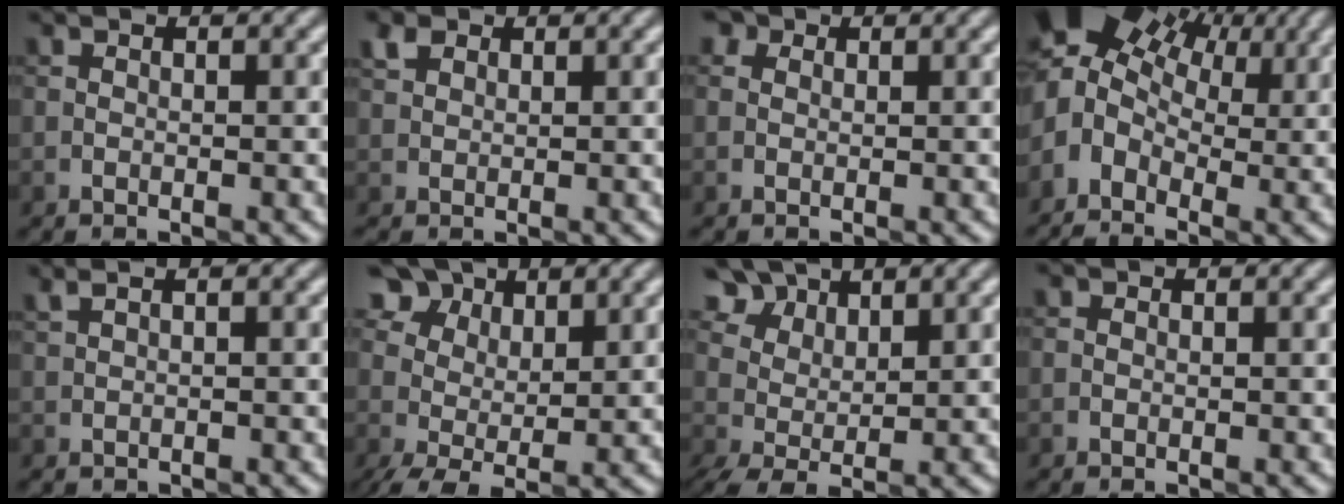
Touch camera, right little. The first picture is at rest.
{"total": 1.2, "force": [0.8, 0.8, 0.1], "torque": [0.003, 0.008, 0.016]}
{"total": 1.8, "force": [0.8, 1.5, 0.7], "torque": [-0.003, 0.005, -0.009]}
{"total": 8.4, "force": [2.2, 5.9, 5.5], "torque": [-0.114, 0.013, 0.033]}
{"total": 0.6, "force": [0.5, 0.1, 0.3], "torque": [-0.004, 0.009, 0.012]}
{"total": 6.0, "force": [2.8, 4.0, 3.5], "torque": [-0.078, 0.000, 0.055]}
{"total": 4.8, "force": [2.9, 2.8, 2.6], "torque": [-0.062, 0.008, 0.057]}
{"total": 0.0}